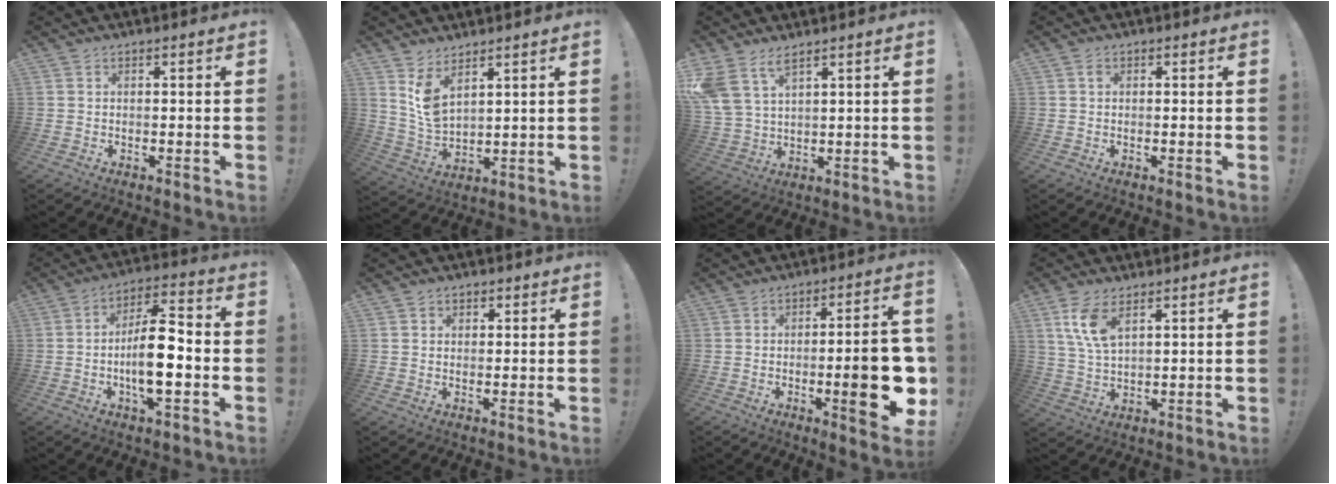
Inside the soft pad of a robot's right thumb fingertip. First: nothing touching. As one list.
[{"total": 7.7, "force": [5.5, 3.3, 4.2], "torque": [-0.082, -0.042, 0.105]}, {"total": 8.5, "force": [6.0, 3.7, 4.7], "torque": [-0.094, -0.028, 0.118]}, {"total": 0.8, "force": [0.3, 0.6, 0.5], "torque": [-0.011, 0.004, 0.004]}, {"total": 14.1, "force": [-3.0, 4.5, 13.1], "torque": [-0.230, 0.010, -0.055]}, {"total": 1.8, "force": [1.0, 1.4, 0.3], "torque": [0.006, -0.005, 0.017]}, {"total": 16.8, "force": [-3.1, 3.9, 16.0], "torque": [-0.204, 0.002, -0.038]}, {"total": 8.5, "force": [4.5, 3.8, 6.1], "torque": [-0.123, -0.018, 0.082]}]